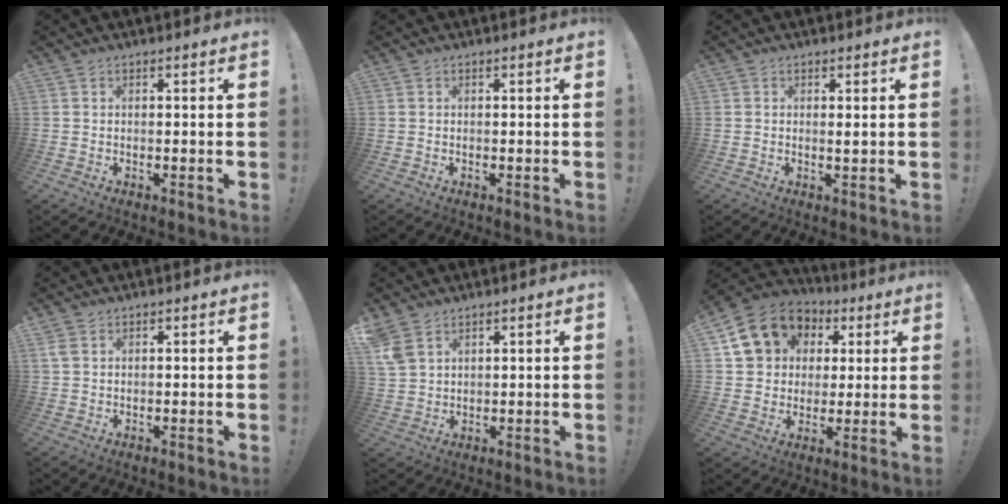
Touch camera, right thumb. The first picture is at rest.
{"total": 0.0}
{"total": 0.9, "force": [0.4, -0.1, 0.8], "torque": [-0.002, -0.007, 0.004]}
{"total": 2.4, "force": [1.3, 1.4, 1.4], "torque": [-0.023, 0.001, 0.024]}
{"total": 5.9, "force": [3.8, 3.5, 2.8], "torque": [-0.063, -0.013, 0.077]}
{"total": 14.9, "force": [5.8, 12.3, 5.9], "torque": [-0.086, -0.020, 0.125]}